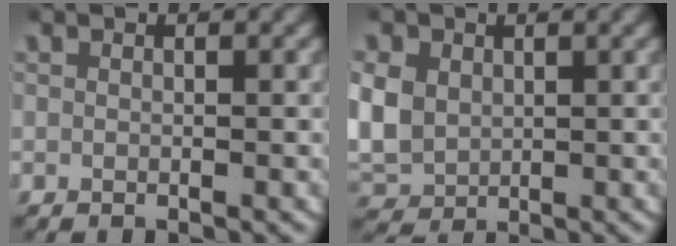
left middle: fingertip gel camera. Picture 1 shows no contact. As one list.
[{"total": 6.0, "force": [0.6, 5.3, 2.8], "torque": [-0.088, -0.014, 0.022]}]